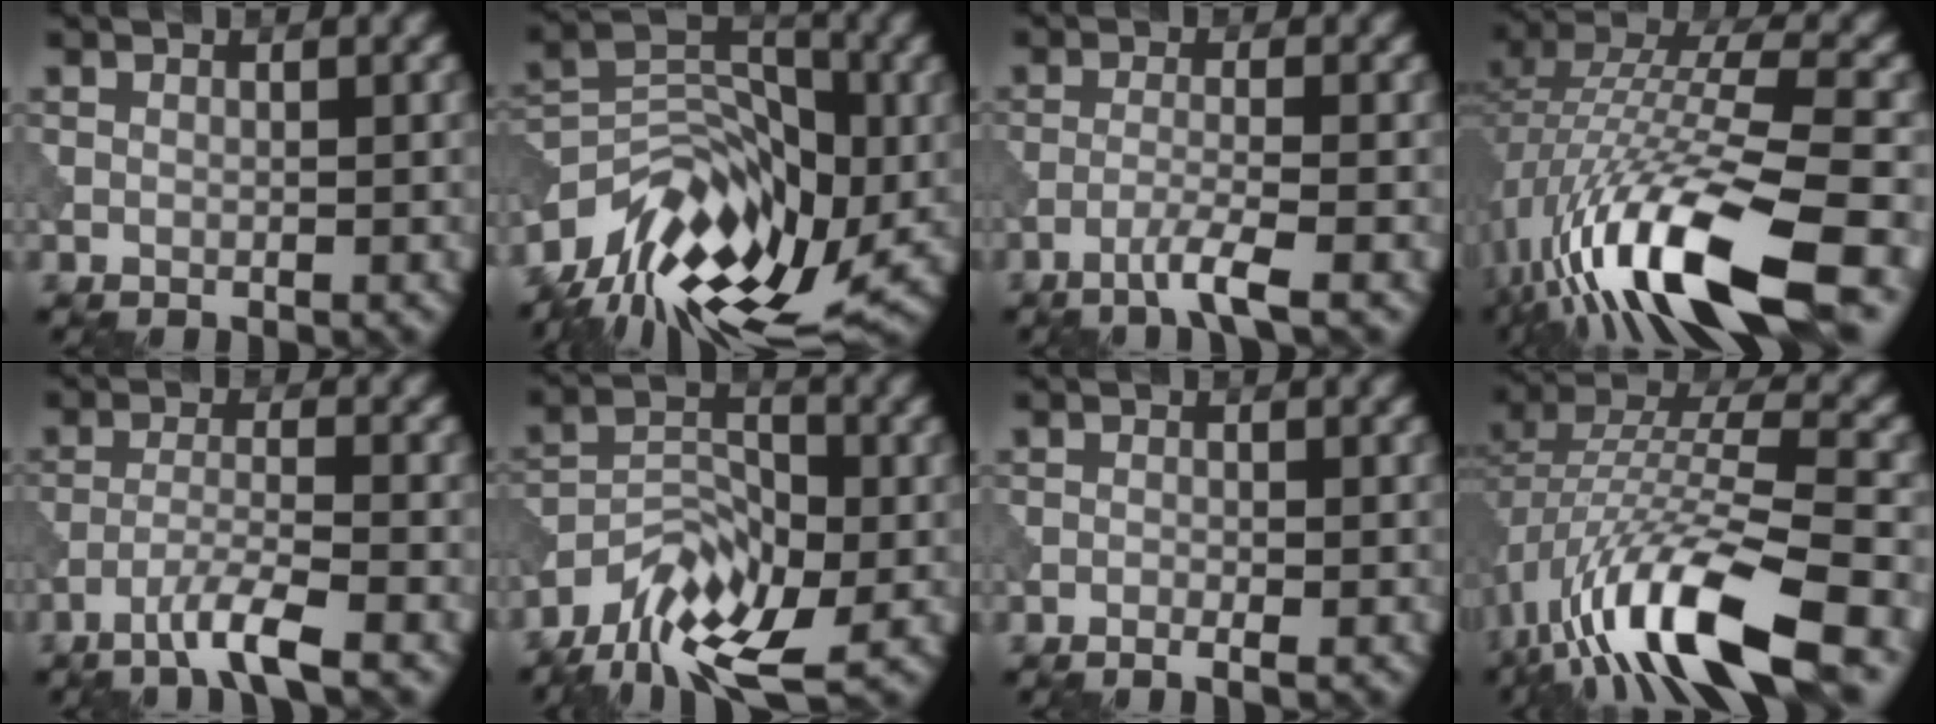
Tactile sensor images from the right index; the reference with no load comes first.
{"total": 12.0, "force": [-6.1, 6.7, 7.8], "torque": [-0.131, 0.013, -0.108]}
{"total": 3.1, "force": [-1.9, 0.0, 2.4], "torque": [-0.043, 0.005, -0.051]}
{"total": 15.1, "force": [-7.3, 4.4, 12.5], "torque": [-0.258, 0.010, -0.127]}
{"total": 4.3, "force": [-2.9, 0.3, 3.2], "torque": [-0.061, 0.003, -0.067]}
{"total": 8.1, "force": [-5.5, 3.6, 4.8], "torque": [-0.076, -0.002, -0.110]}
{"total": 0.8, "force": [-0.6, 0.1, 0.6], "torque": [-0.011, -0.002, -0.012]}
{"total": 13.5, "force": [-6.7, 4.2, 10.9], "torque": [-0.213, 0.005, -0.123]}